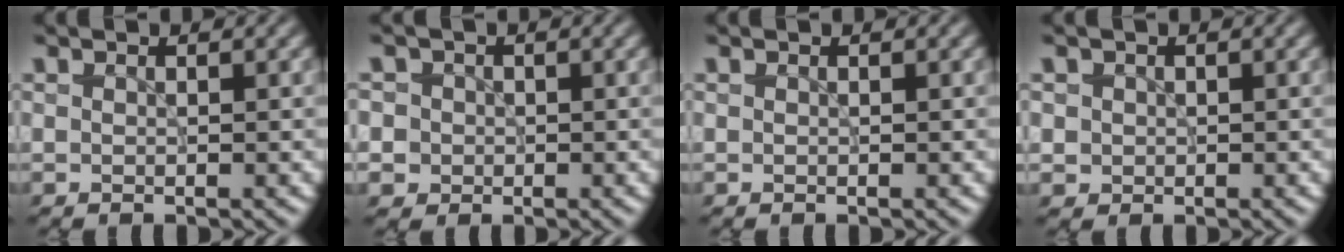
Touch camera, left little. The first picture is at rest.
{"total": 3.7, "force": [0.8, 3.4, 1.1], "torque": [-0.003, 0.026, -0.008]}
{"total": 0.0}
{"total": 1.3, "force": [0.2, 1.2, 0.2], "torque": [0.005, -0.003, 0.004]}